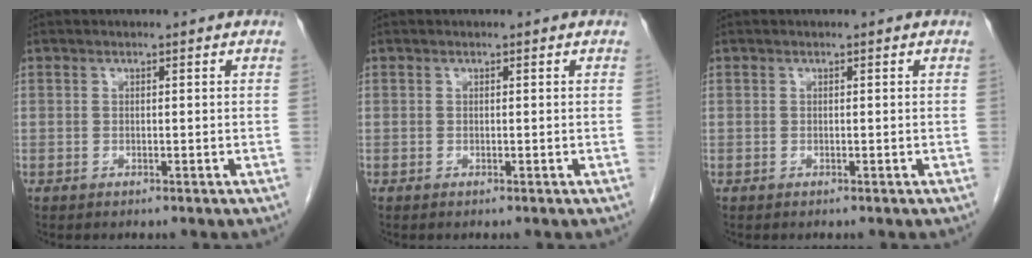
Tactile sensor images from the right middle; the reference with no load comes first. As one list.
[{"total": 0.0}, {"total": 0.0}]